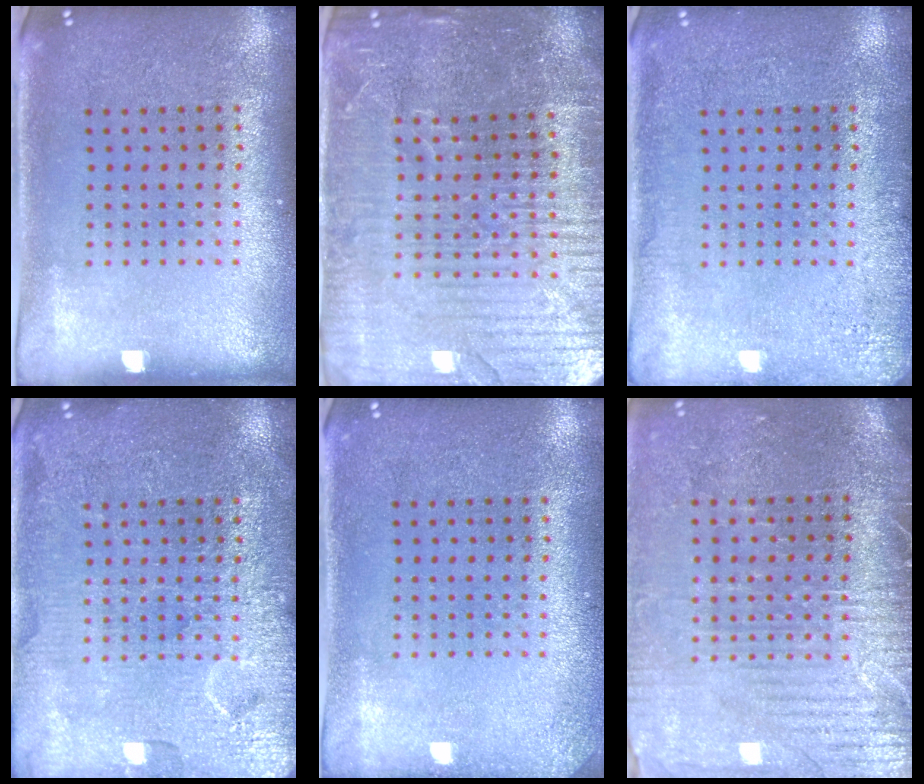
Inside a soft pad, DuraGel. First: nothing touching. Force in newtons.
{"total": 5.1, "press": 4.6, "slide": 2.1}
{"total": 2.3, "press": 2.2, "slide": 0.3}
{"total": 5.8, "press": 5.7, "slide": 0.8}
{"total": 1.2, "press": 1.2, "slide": 0.1}
{"total": 3.7, "press": 3.3, "slide": 1.6}